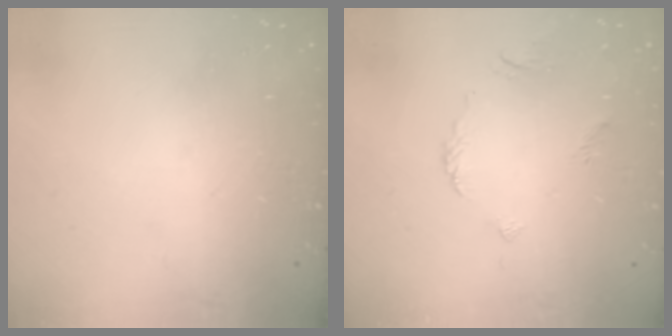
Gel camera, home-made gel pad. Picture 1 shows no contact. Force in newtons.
{"total": 3.2, "press": 3.1, "slide": 0.6}